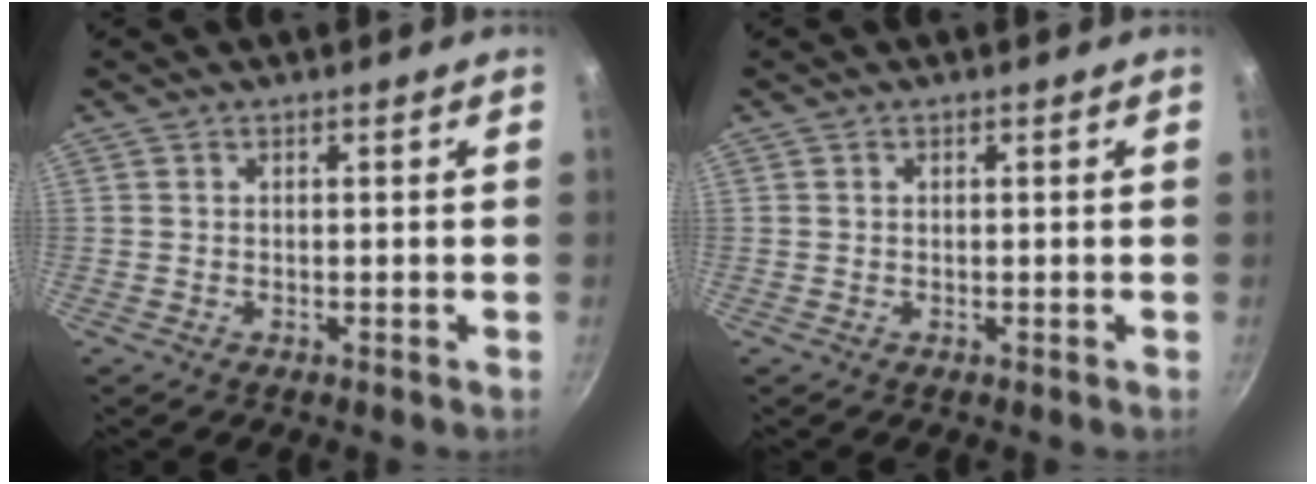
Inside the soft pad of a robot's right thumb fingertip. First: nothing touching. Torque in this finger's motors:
{"motor_torque": [-0.07, -0.16, 0.22, -0.06, -0.01]}